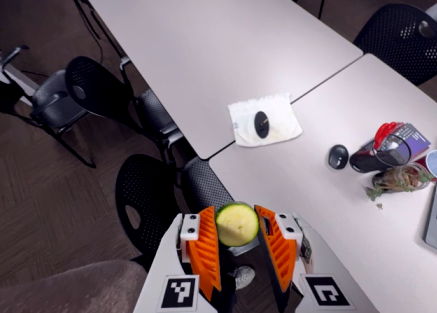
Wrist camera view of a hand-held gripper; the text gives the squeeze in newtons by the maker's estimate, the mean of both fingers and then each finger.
{"total": 8.4, "left": 7.9, "right": 8.8}